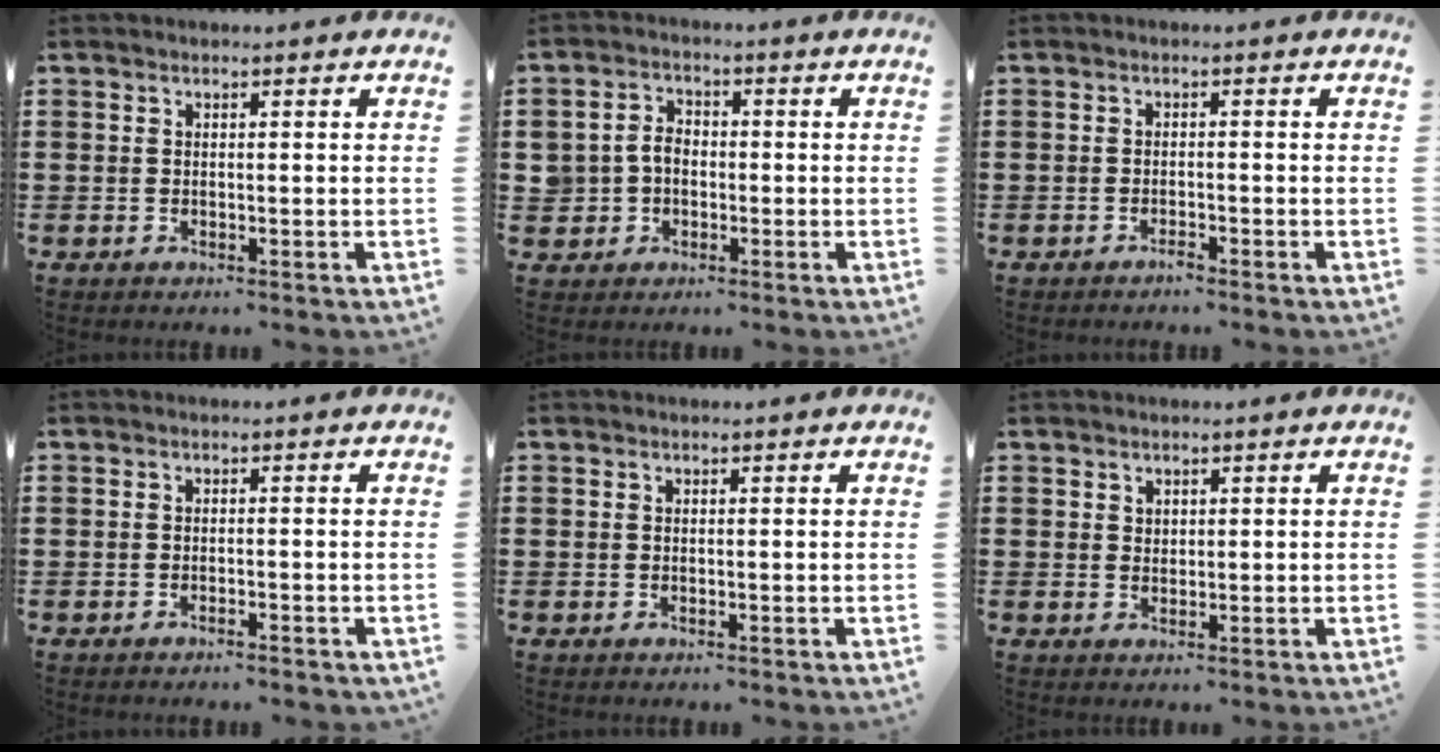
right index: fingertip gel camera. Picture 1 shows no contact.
{"total": 3.8, "force": [-0.7, 3.3, 1.7], "torque": [-0.049, 0.007, -0.018]}
{"total": 1.1, "force": [-1.0, -0.1, 0.4], "torque": [-0.012, -0.005, -0.019]}
{"total": 0.9, "force": [-0.8, -0.1, 0.4], "torque": [-0.012, -0.005, -0.014]}
{"total": 0.0}
{"total": 1.2, "force": [0.9, 0.8, 0.2], "torque": [-0.005, 0.001, 0.019]}